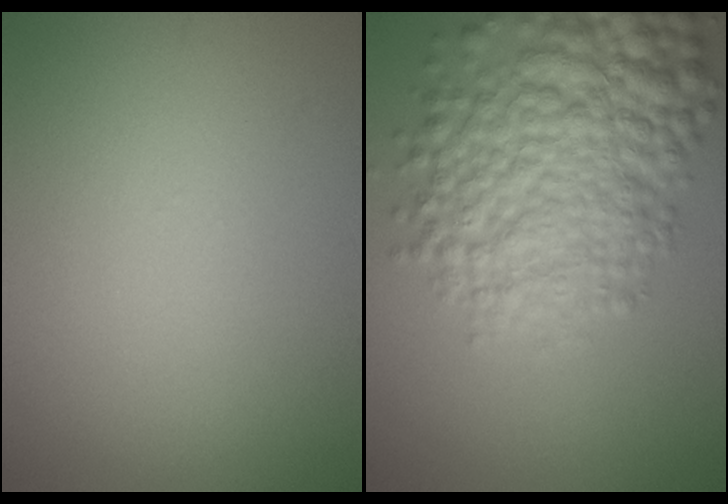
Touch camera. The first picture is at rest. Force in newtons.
{"total": 9.8, "press": 9.8, "slide": 0.3}